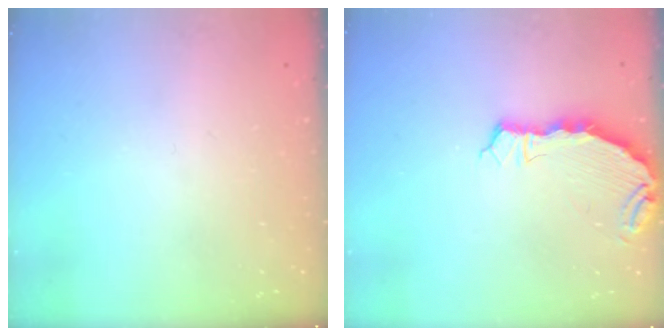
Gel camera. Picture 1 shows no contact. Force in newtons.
{"total": 7.3, "press": 5.5, "slide": 4.8}